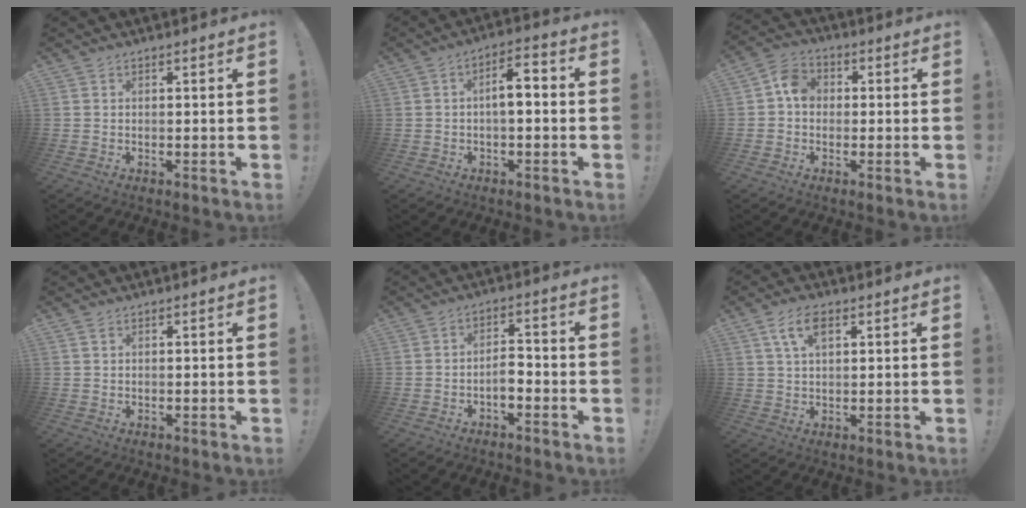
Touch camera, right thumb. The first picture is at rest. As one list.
[{"total": 6.7, "force": [-0.6, 2.6, 6.1], "torque": [-0.094, 0.009, -0.015]}, {"total": 6.7, "force": [0.0, 5.5, 3.9], "torque": [-0.065, 0.022, 0.005]}, {"total": 1.0, "force": [0.7, 0.5, 0.6], "torque": [-0.012, 0.001, 0.013]}, {"total": 4.9, "force": [-2.2, 2.2, 3.8], "torque": [-0.076, 0.007, -0.040]}, {"total": 7.0, "force": [3.0, 3.5, 5.3], "torque": [-0.099, 0.005, 0.054]}]